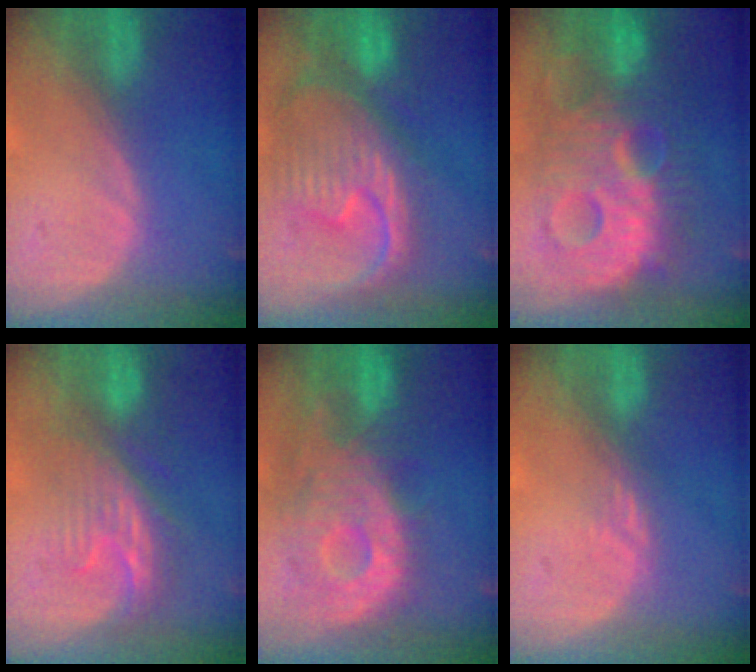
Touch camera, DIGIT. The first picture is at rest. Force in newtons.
{"total": 12.5, "press": 10.6, "slide": 6.5}
{"total": 13.6, "press": 13.5, "slide": 1.2}
{"total": 7.7, "press": 7.5, "slide": 1.5}
{"total": 12.1, "press": 10.7, "slide": 5.5}
{"total": 2.0, "press": 1.5, "slide": 1.3}